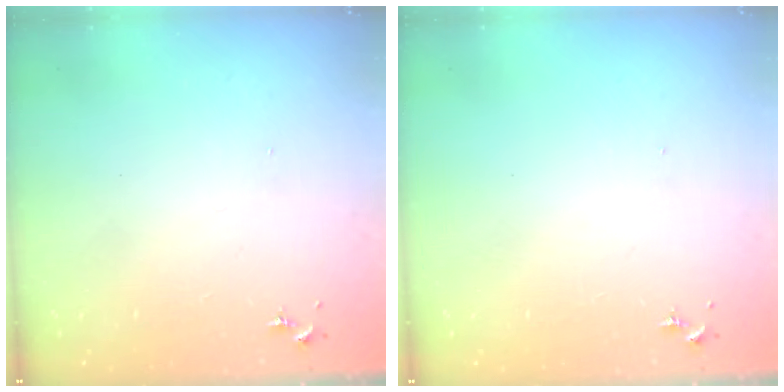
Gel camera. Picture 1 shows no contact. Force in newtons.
{"total": 0.0}